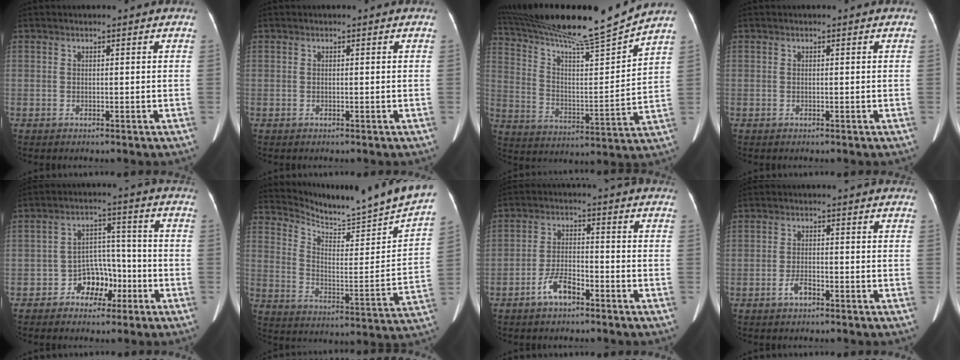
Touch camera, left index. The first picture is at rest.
{"total": 0.0}
{"total": 18.1, "force": [16.5, -1.6, 7.3], "torque": [-0.137, -0.028, 0.271]}
{"total": 0.0}
{"total": 6.2, "force": [-3.1, 4.3, 3.2], "torque": [-0.054, 0.026, -0.049]}
{"total": 21.3, "force": [20.1, -0.3, 7.0], "torque": [-0.125, -0.084, 0.280]}
{"total": 4.8, "force": [-3.2, 1.7, 3.2], "torque": [-0.069, 0.005, -0.059]}
{"total": 2.1, "force": [-1.3, 0.7, 1.4], "torque": [-0.030, 0.001, -0.024]}